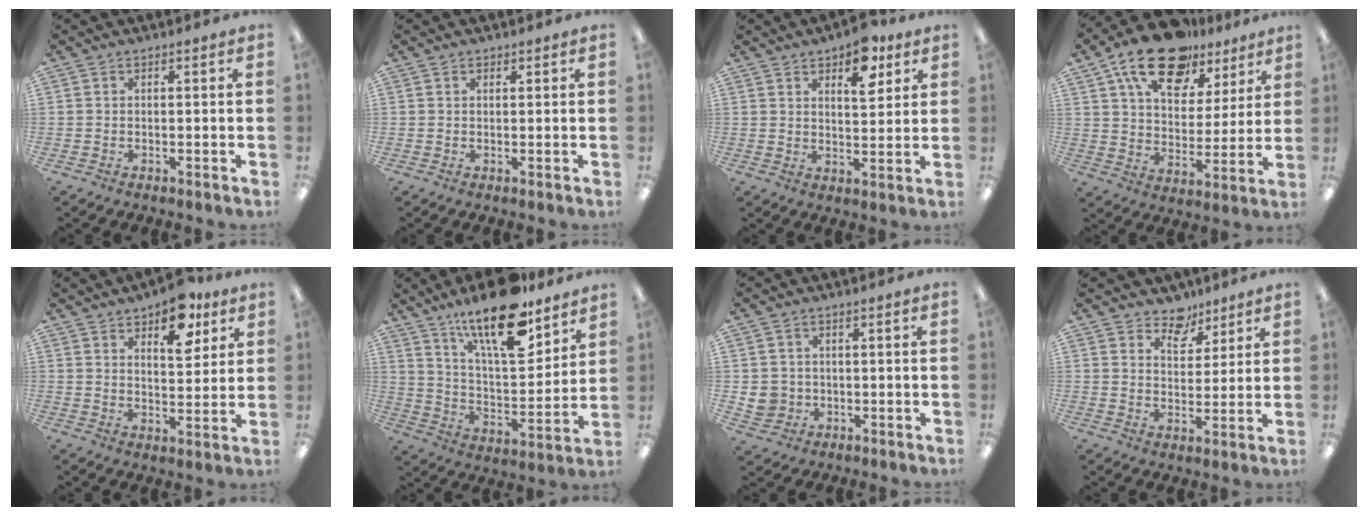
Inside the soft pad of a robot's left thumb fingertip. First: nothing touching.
{"total": 0.9, "force": [0.7, 0.5, 0.1], "torque": [0.005, -0.002, 0.012]}
{"total": 9.2, "force": [6.0, 4.4, 5.3], "torque": [-0.055, -0.029, 0.099]}
{"total": 18.4, "force": [13.0, 9.1, 9.3], "torque": [-0.161, -0.068, 0.229]}
{"total": 10.5, "force": [7.2, 5.1, 5.7], "torque": [-0.058, -0.034, 0.120]}
{"total": 20.2, "force": [14.3, 6.9, 12.4], "torque": [-0.207, -0.086, 0.240]}
{"total": 4.3, "force": [0.1, 4.3, 0.6], "torque": [-0.009, 0.008, 0.005]}
{"total": 7.6, "force": [6.1, 4.3, 1.6], "torque": [-0.026, -0.037, 0.111]}